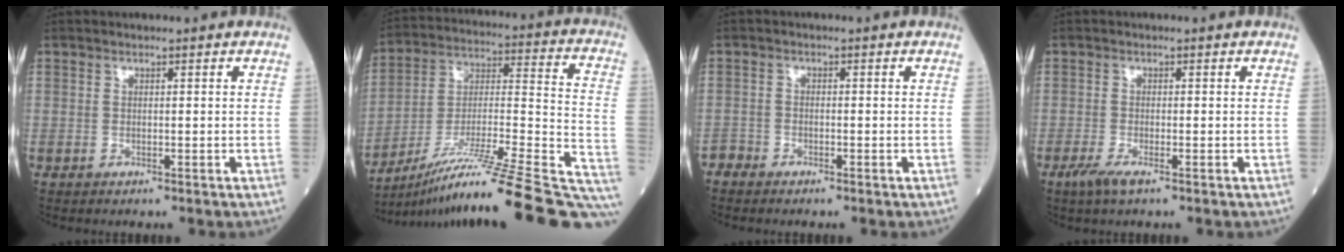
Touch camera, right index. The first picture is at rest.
{"total": 28.8, "force": [-23.0, 0.8, 17.3], "torque": [-0.194, -0.009, -0.358]}
{"total": 2.0, "force": [-1.6, 0.4, 1.1], "torque": [-0.029, -0.005, -0.032]}
{"total": 2.7, "force": [-1.7, 0.4, 2.1], "torque": [-0.048, -0.007, -0.035]}